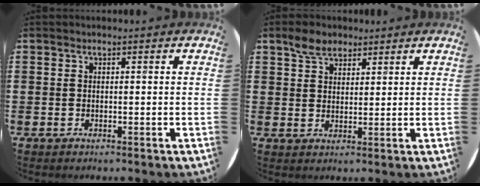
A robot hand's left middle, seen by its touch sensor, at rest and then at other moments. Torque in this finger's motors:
{"motor_torque": [0.21, -0.17, 0.06, 0.05]}